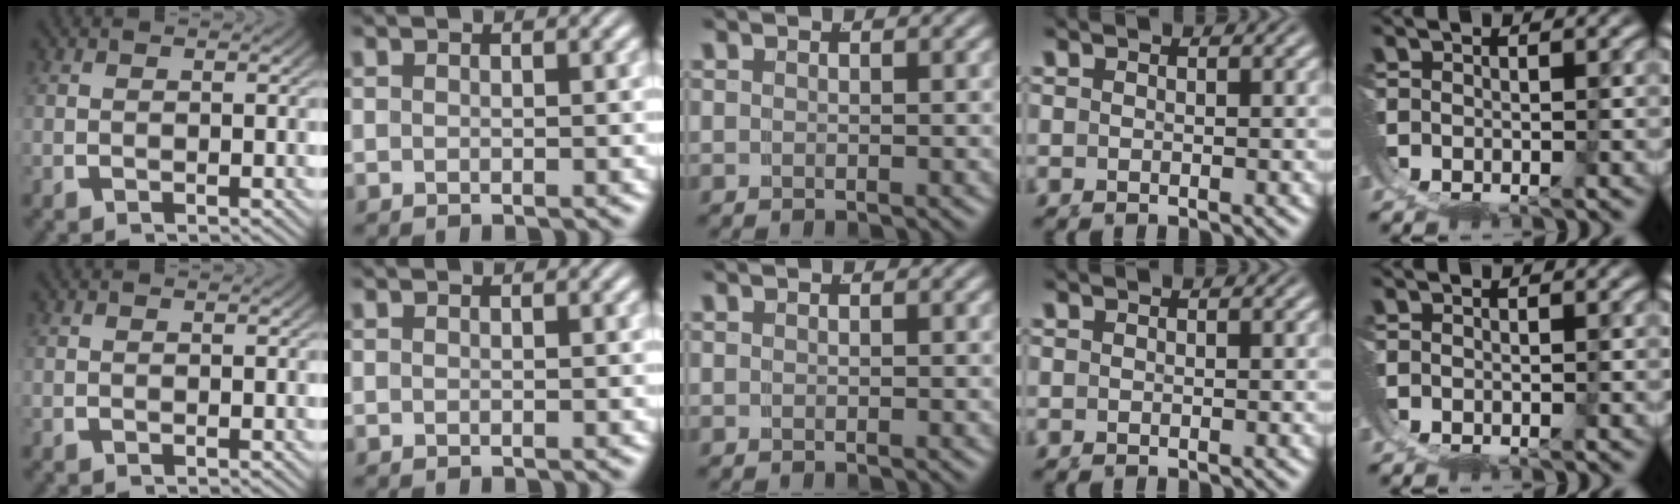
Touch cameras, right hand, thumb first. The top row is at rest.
{}